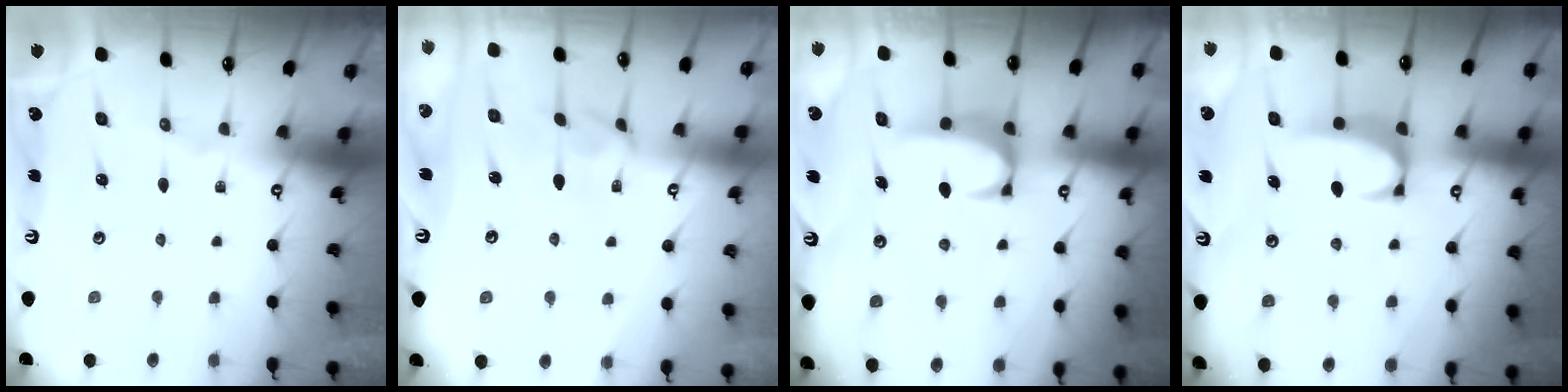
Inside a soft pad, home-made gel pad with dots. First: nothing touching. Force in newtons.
{"total": 2.2, "press": 2.1, "slide": 0.5}
{"total": 2.9, "press": 2.8, "slide": 0.7}
{"total": 2.0, "press": 2.0, "slide": 0.3}